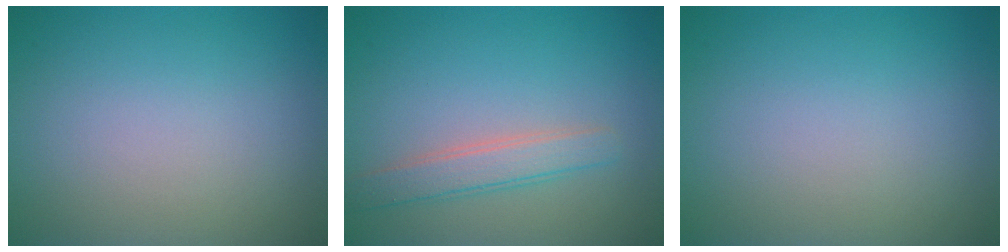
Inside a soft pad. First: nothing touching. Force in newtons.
{"total": 2.6, "press": 2.6, "slide": 0.1}
{"total": 0.0}